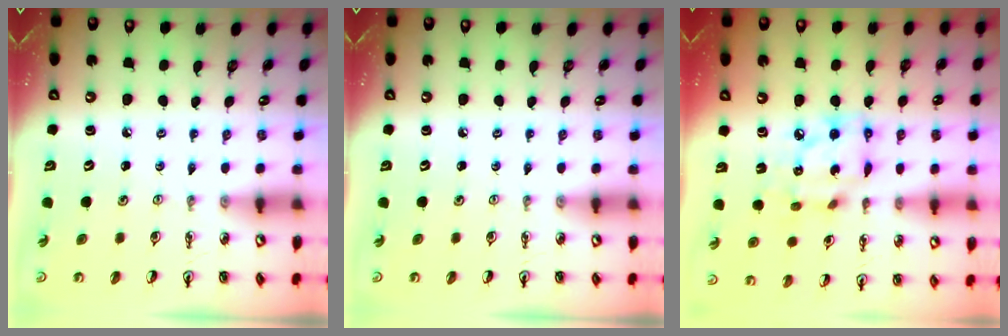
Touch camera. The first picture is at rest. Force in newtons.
{"total": 0.0}
{"total": 12.8, "press": 12.8, "slide": 0.9}